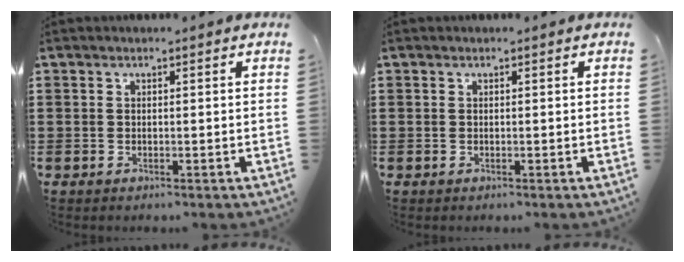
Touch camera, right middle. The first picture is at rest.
{"total": 0.0}